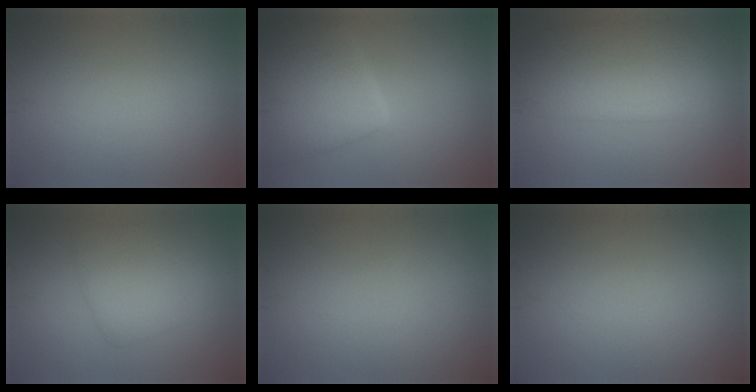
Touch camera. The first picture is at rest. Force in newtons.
{"total": 7.3, "press": 7.3, "slide": 0.4}
{"total": 6.3, "press": 6.3, "slide": 0.2}
{"total": 3.8, "press": 3.8, "slide": 0.1}
{"total": 0.0}
{"total": 0.0}